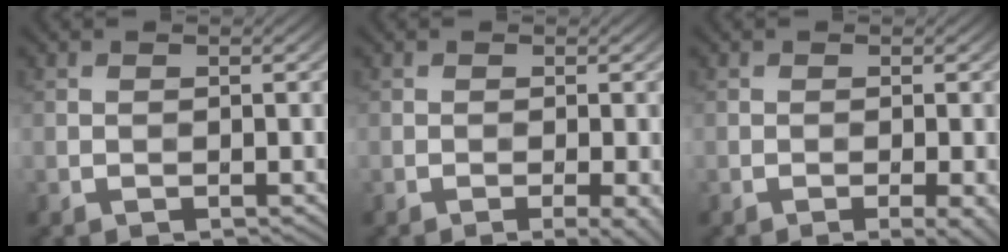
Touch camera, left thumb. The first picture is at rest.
{"total": 2.8, "force": [-1.1, 0.5, 2.5], "torque": [-0.036, 0.002, -0.019]}
{"total": 2.8, "force": [-1.2, 0.5, 2.5], "torque": [-0.035, 0.002, -0.019]}